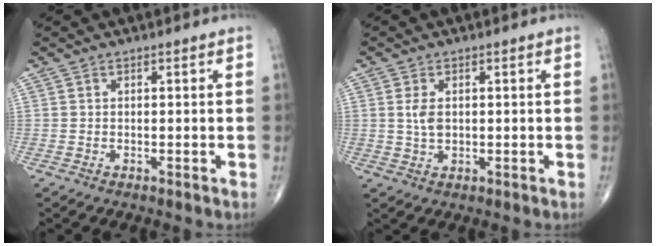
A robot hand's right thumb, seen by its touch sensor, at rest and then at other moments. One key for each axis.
{"total": 3.1, "fx": 0.4, "fy": 1.9, "fz": 2.5, "tx": -0.046, "ty": -0.004, "tz": 0.009}